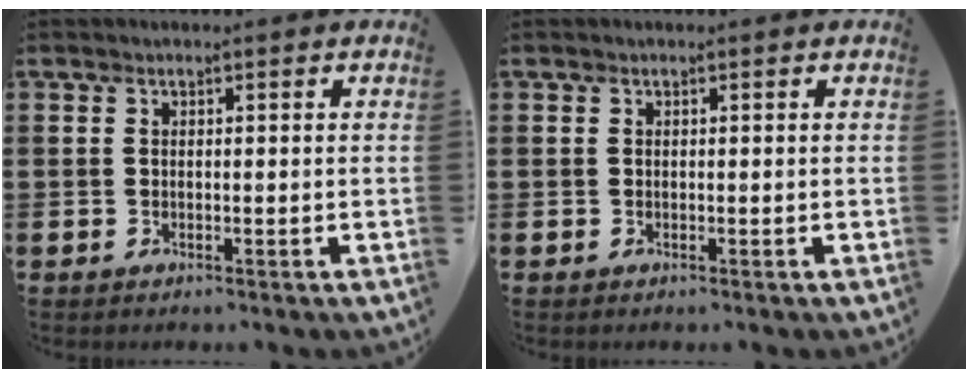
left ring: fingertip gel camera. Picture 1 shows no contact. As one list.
[{"total": 0.0}]